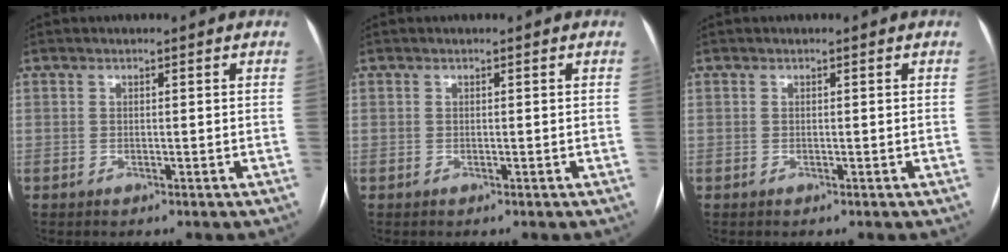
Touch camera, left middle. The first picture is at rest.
{"total": 0.0}
{"total": 0.0}